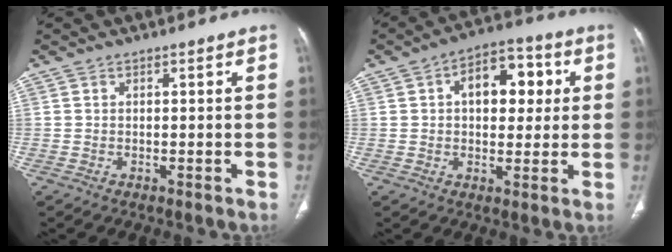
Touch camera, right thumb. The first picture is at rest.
{"total": 11.8, "force": [2.6, 7.2, 8.9], "torque": [-0.089, 0.016, 0.034]}